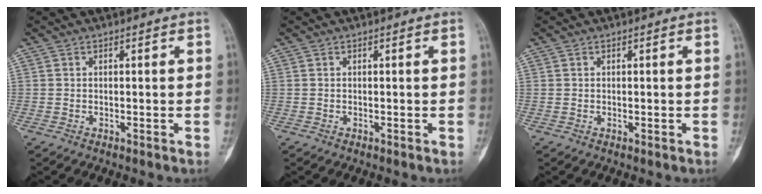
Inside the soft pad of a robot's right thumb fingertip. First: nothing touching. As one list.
[{"total": 0.0}, {"total": 0.0}]